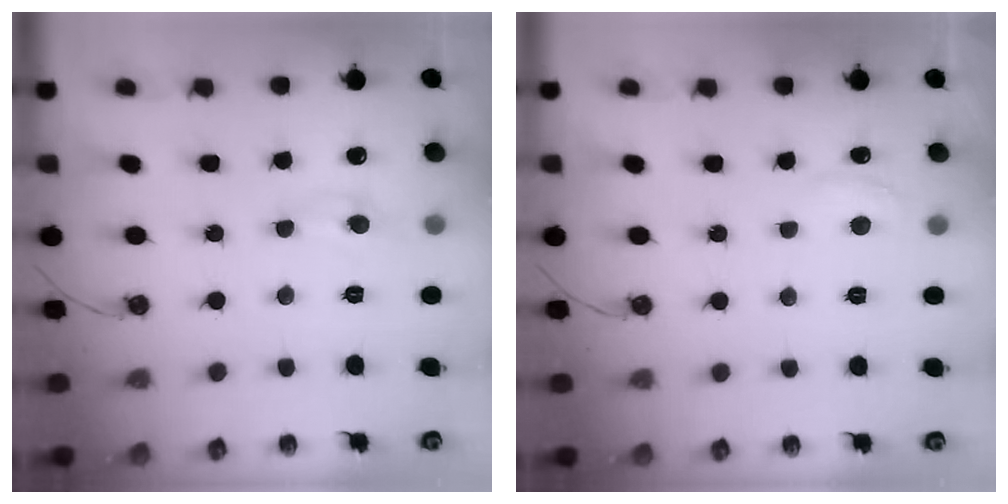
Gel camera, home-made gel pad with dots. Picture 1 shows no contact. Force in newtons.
{"total": 0.8, "press": 0.4, "slide": 0.7}